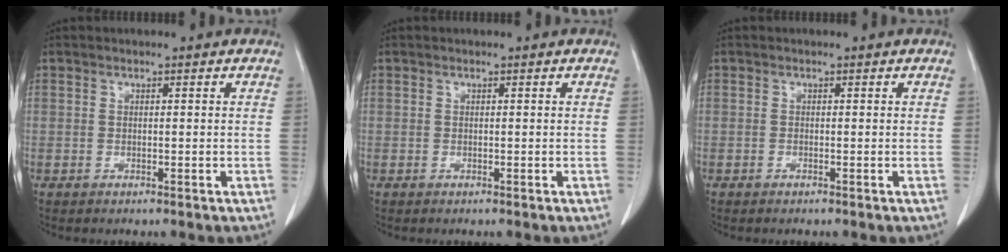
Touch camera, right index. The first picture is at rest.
{"total": 0.0}
{"total": 0.0}